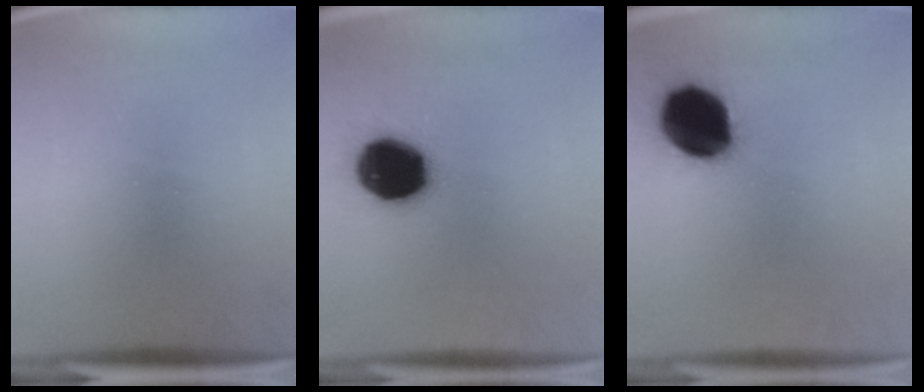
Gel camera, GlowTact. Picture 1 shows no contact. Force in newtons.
{"total": 19.2}
{"total": 18.2}